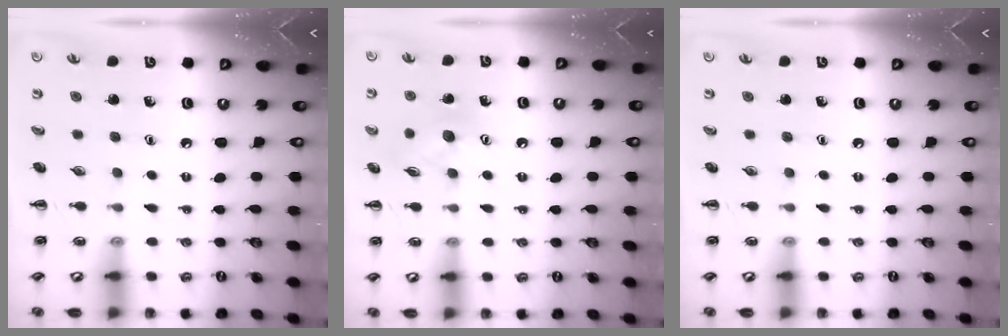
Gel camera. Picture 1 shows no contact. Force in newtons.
{"total": 8.5, "press": 8.5, "slide": 0.7}
{"total": 0.0}